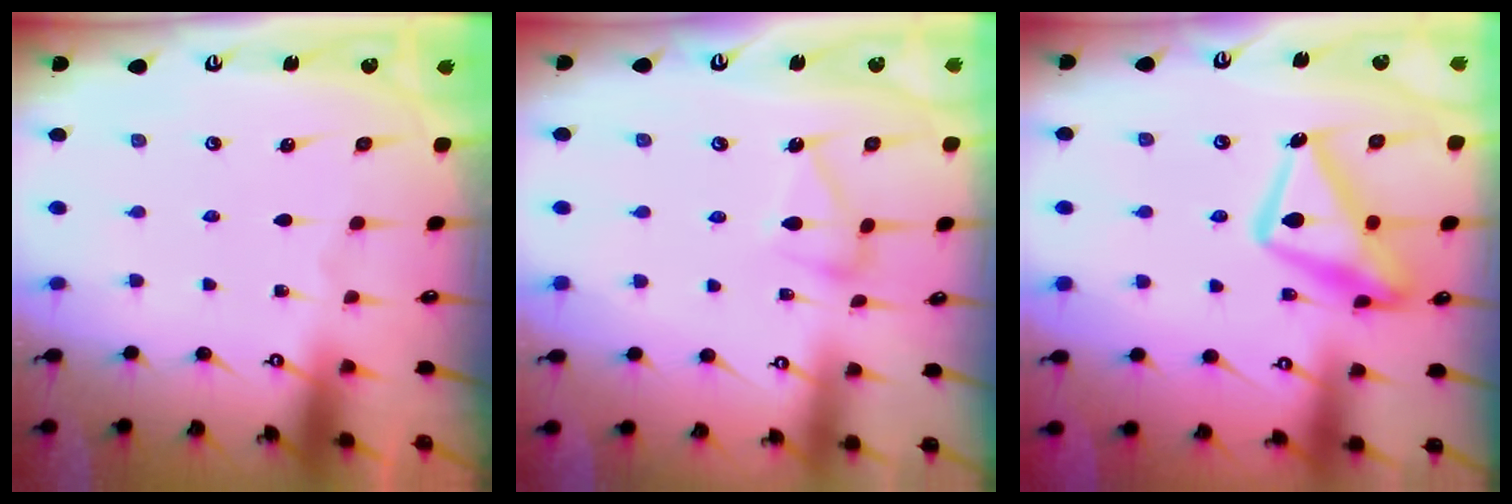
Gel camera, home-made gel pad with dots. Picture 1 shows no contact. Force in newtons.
{"total": 9.3, "press": 9.2, "slide": 0.5}
{"total": 18.5, "press": 18.5, "slide": 1.5}